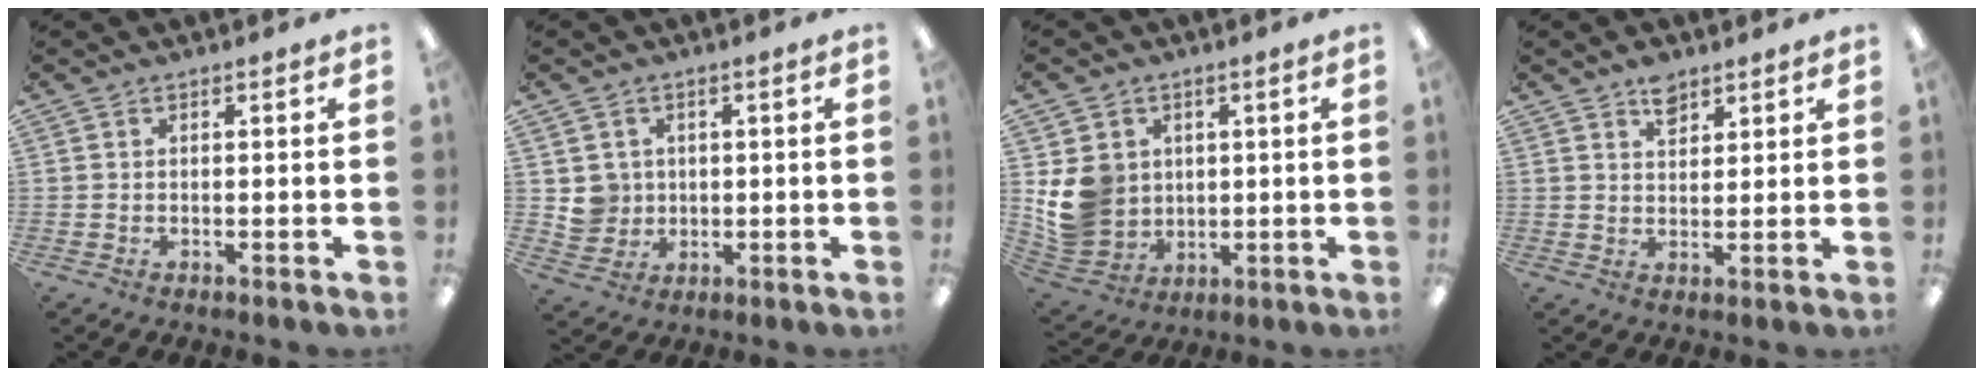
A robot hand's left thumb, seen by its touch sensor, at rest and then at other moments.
{"total": 5.2, "force": [1.1, 5.1, 0.5], "torque": [-0.001, 0.002, 0.023]}
{"total": 10.8, "force": [2.1, 9.9, 3.7], "torque": [-0.089, -0.004, 0.050]}
{"total": 7.3, "force": [5.2, 4.6, 2.4], "torque": [-0.026, -0.023, 0.091]}